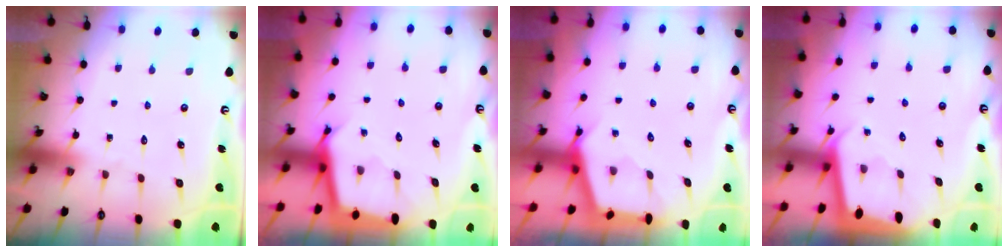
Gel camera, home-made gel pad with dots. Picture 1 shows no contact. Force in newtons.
{"total": 2.5, "press": 2.5, "slide": 0.1}
{"total": 2.6, "press": 2.6, "slide": 0.3}
{"total": 1.8, "press": 1.8, "slide": 0.1}